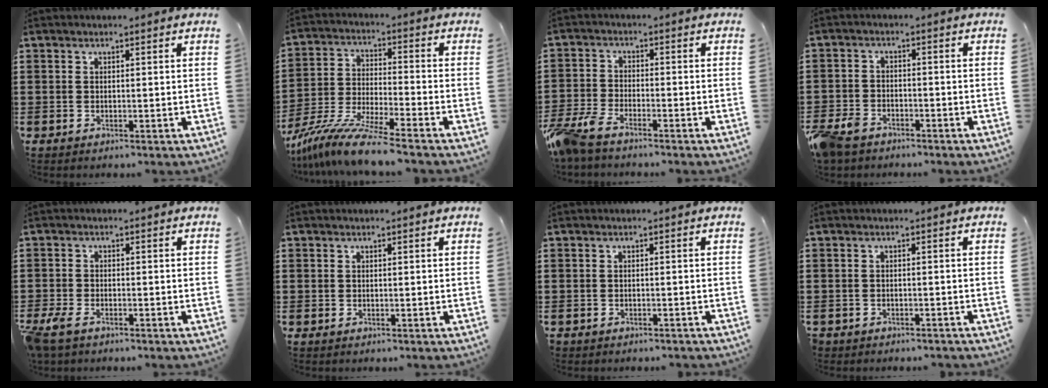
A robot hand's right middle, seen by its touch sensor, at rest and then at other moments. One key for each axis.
{"total": 10.2, "fx": -8.8, "fy": 0.0, "fz": 5.0, "tx": -0.107, "ty": -0.001, "tz": -0.177}
{"total": 5.1, "fx": -4.4, "fy": 1.0, "fz": 2.5, "tx": -0.081, "ty": -0.012, "tz": -0.093}
{"total": 4.1, "fx": -3.5, "fy": 1.8, "fz": 1.1, "tx": -0.046, "ty": -0.002, "tz": -0.079}
{"total": 2.8, "fx": -2.2, "fy": 1.0, "fz": 1.5, "tx": -0.054, "ty": -0.008, "tz": -0.052}
{"total": 0.0}
{"total": 0.9, "fx": -0.9, "fy": 0.2, "fz": 0.0, "tx": -0.002, "ty": 0.001, "tz": -0.020}
{"total": 1.3, "fx": -1.2, "fy": 0.3, "fz": -0.1, "tx": -0.003, "ty": 0.002, "tz": -0.028}